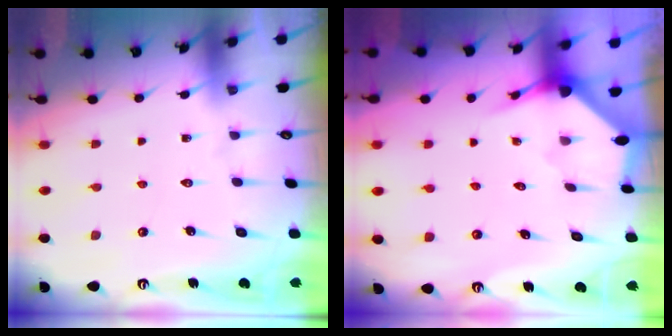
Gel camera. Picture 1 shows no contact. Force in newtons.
{"total": 2.9, "press": 2.9, "slide": 0.3}